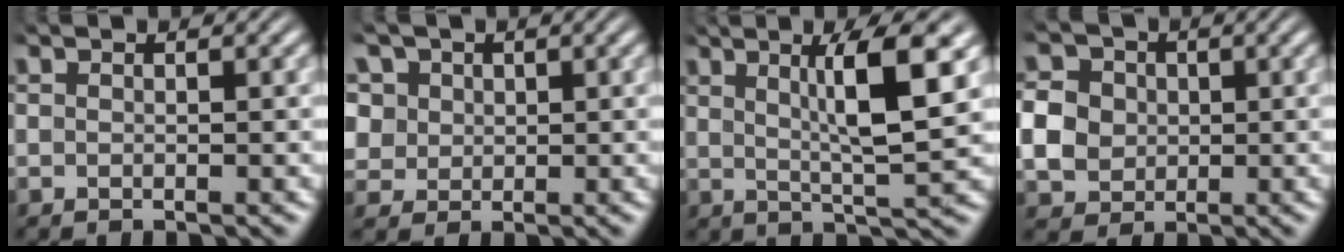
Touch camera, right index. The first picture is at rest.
{"total": 6.8, "force": [1.3, 6.0, 2.9], "torque": [-0.084, -0.020, 0.028]}
{"total": 6.1, "force": [2.6, 0.5, 5.5], "torque": [-0.083, 0.003, 0.046]}
{"total": 7.3, "force": [0.2, 6.6, 3.2], "torque": [-0.071, -0.019, 0.007]}